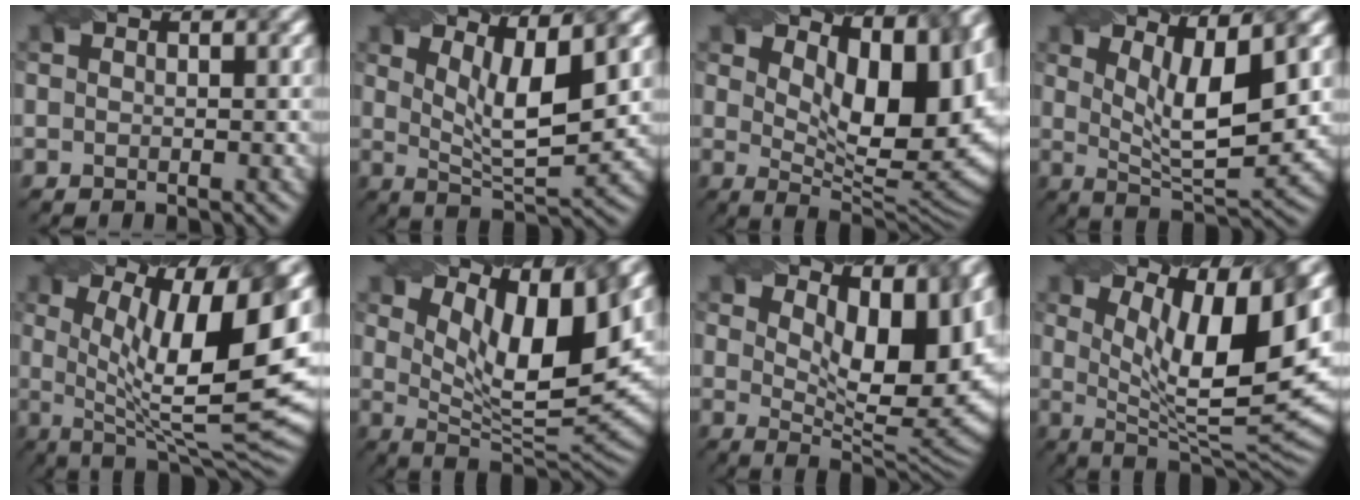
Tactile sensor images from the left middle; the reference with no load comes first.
{"total": 6.3, "force": [3.0, 1.7, 5.3], "torque": [-0.091, -0.005, 0.055]}
{"total": 12.4, "force": [4.8, 5.4, 10.1], "torque": [-0.123, 0.003, 0.075]}
{"total": 7.0, "force": [2.8, 1.9, 6.1], "torque": [-0.107, -0.008, 0.051]}
{"total": 14.4, "force": [2.3, 4.3, 13.5], "torque": [-0.200, -0.008, 0.041]}
{"total": 10.2, "force": [5.0, 3.0, 8.4], "torque": [-0.142, -0.006, 0.090]}
{"total": 10.5, "force": [4.7, 4.0, 8.5], "torque": [-0.120, -0.003, 0.077]}
{"total": 12.2, "force": [4.3, 3.4, 10.9], "torque": [-0.160, -0.009, 0.073]}